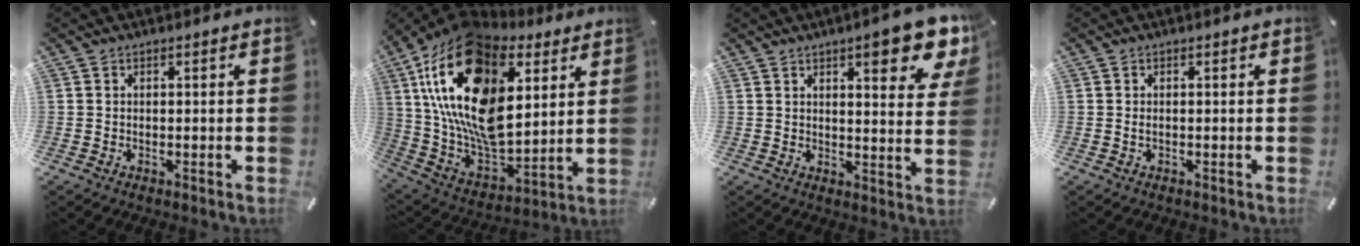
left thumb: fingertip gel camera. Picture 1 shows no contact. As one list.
[{"total": 25.9, "force": [8.9, 16.2, 18.1], "torque": [-0.392, -0.063, 0.156]}, {"total": 12.3, "force": [7.5, 3.2, 9.2], "torque": [-0.116, -0.045, 0.118]}, {"total": 0.7, "force": [-0.1, 0.4, 0.6], "torque": [-0.013, -0.001, -0.003]}]